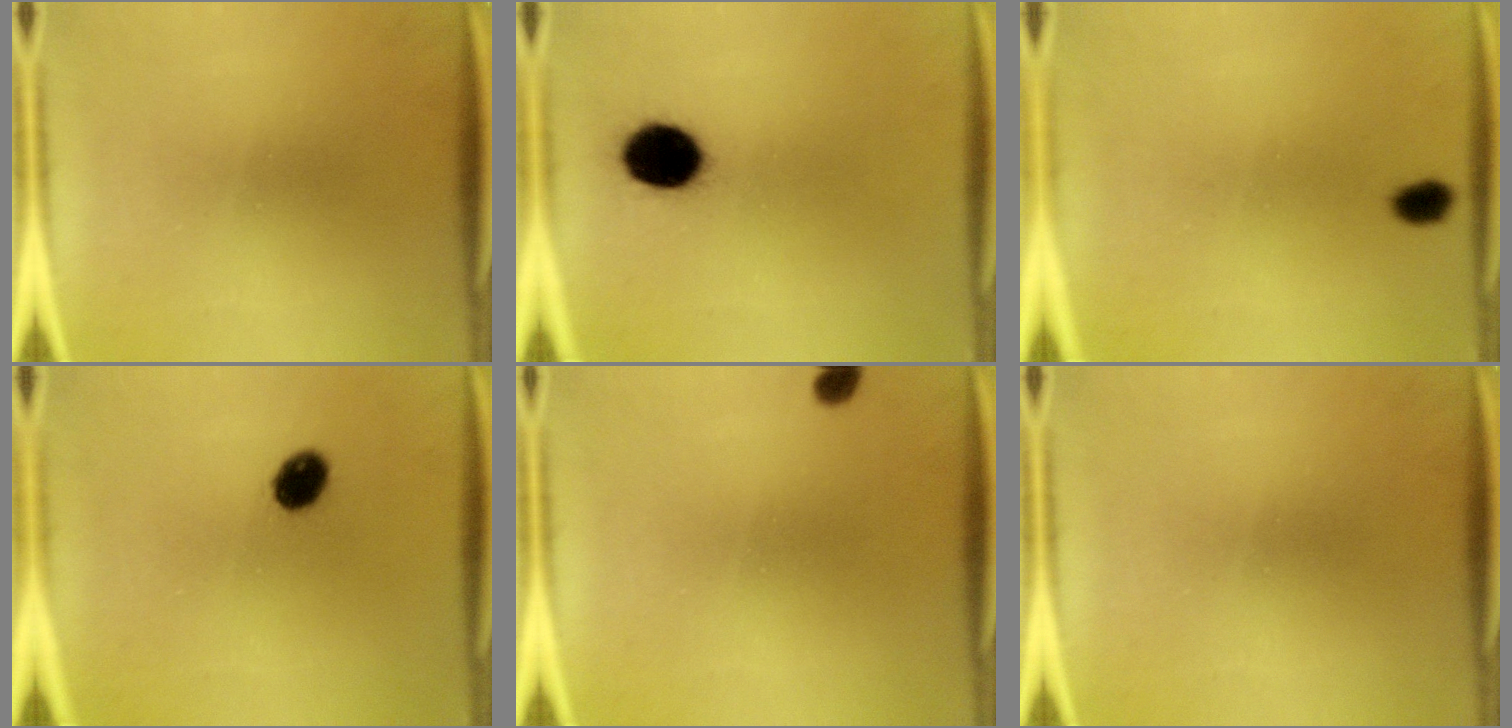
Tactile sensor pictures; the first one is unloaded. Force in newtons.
{"total": 10.1}
{"total": 2.4}
{"total": 5.6}
{"total": 1.7}
{"total": 0.0}